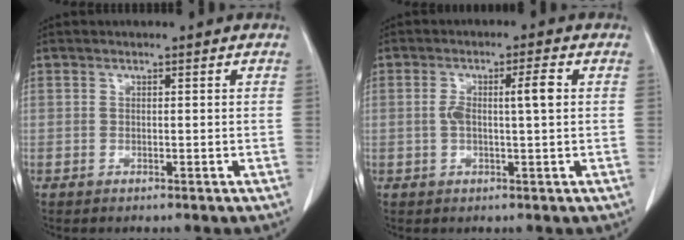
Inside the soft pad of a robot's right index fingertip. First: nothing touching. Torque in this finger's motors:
{"motor_torque": [0.17, 0.12, 0.12, 0.07]}